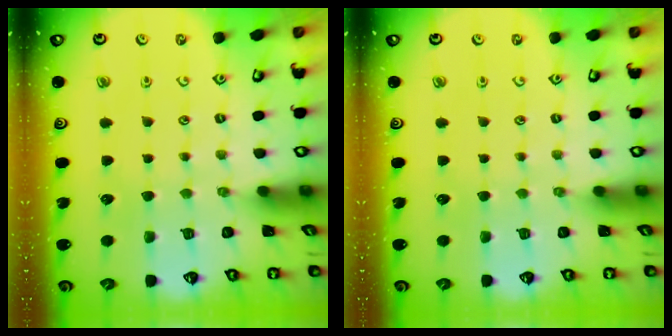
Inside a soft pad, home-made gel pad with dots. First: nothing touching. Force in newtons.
{"total": 0.0}